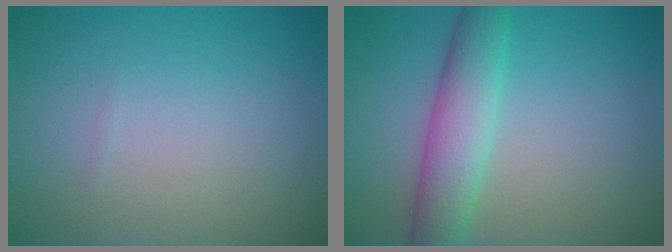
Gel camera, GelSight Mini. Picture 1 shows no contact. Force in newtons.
{"total": 4.8, "press": 4.8, "slide": 0.2}